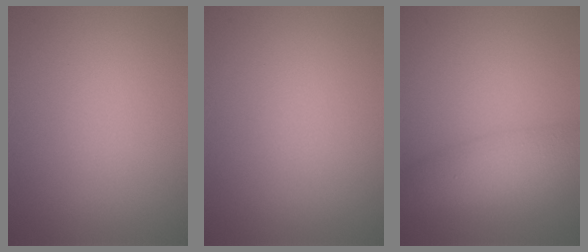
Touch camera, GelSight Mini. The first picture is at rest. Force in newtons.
{"total": 0.0}
{"total": 4.8, "press": 4.8, "slide": 0.1}